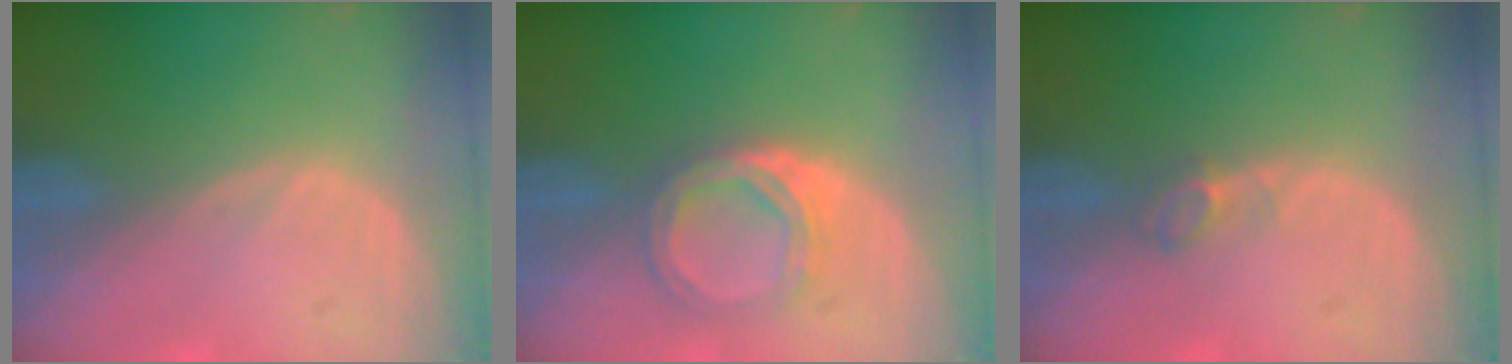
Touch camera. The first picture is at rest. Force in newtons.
{"total": 5.6, "press": 4.9, "slide": 2.7}
{"total": 2.0, "press": 1.9, "slide": 0.4}